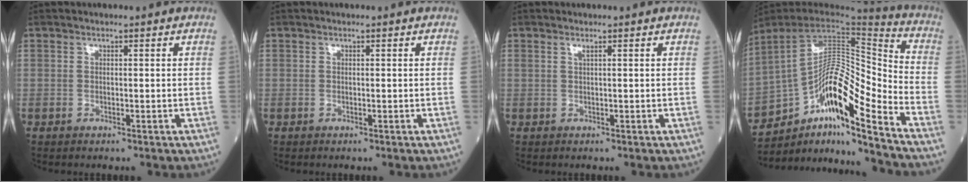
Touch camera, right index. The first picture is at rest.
{"total": 0.0}
{"total": 0.5, "force": [0.4, -0.1, 0.3], "torque": [-0.014, 0.004, 0.014]}
{"total": 17.7, "force": [-11.9, 1.8, 13.0], "torque": [-0.216, 0.031, -0.204]}